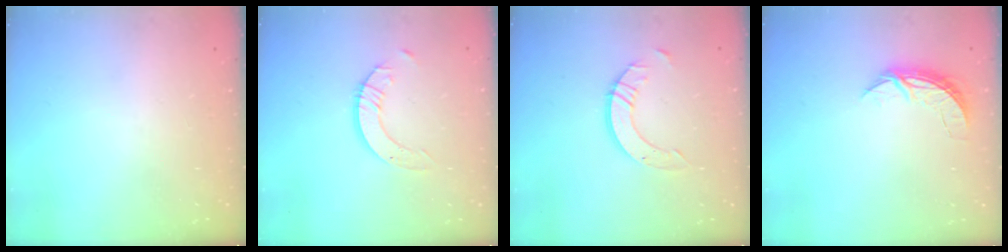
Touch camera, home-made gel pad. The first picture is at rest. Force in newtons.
{"total": 3.5, "press": 3.4, "slide": 0.4}
{"total": 8.1, "press": 8.1, "slide": 0.7}
{"total": 5.5, "press": 5.5, "slide": 0.3}